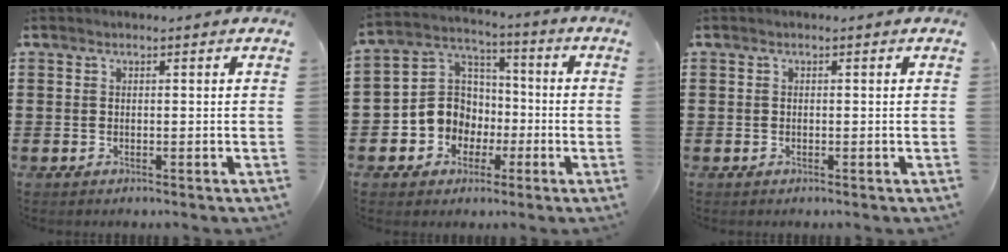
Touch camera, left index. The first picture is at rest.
{"total": 8.3, "force": [-1.9, 7.8, 2.0], "torque": [-0.086, 0.006, -0.038]}
{"total": 0.0}